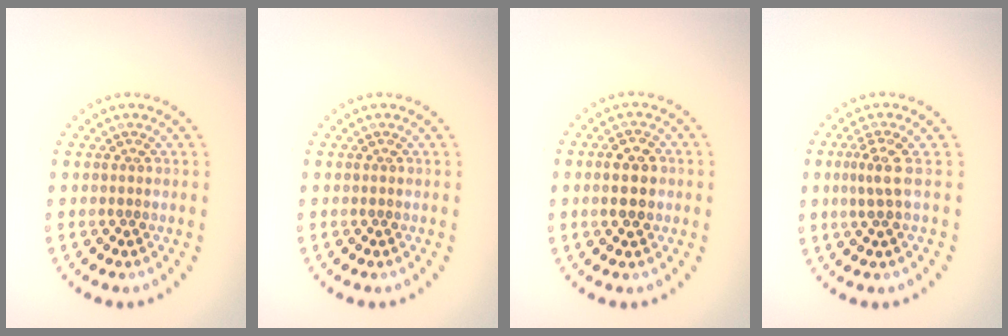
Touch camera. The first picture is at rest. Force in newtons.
{"total": 0.0}
{"total": 3.1, "press": 3.1, "slide": 0.1}
{"total": 2.2, "press": 1.5, "slide": 1.6}